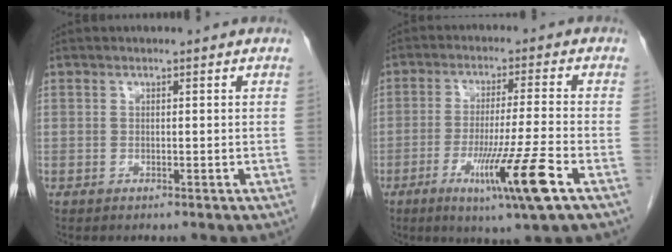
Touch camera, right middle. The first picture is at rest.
{"total": 11.1, "force": [-5.0, -1.3, 9.8], "torque": [-0.174, -0.030, -0.087]}